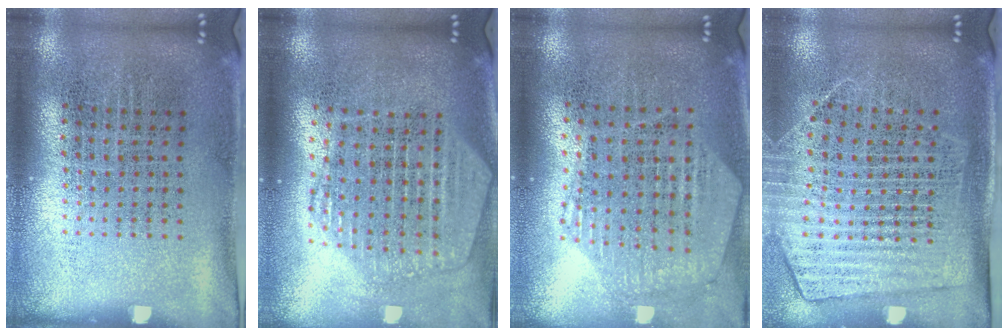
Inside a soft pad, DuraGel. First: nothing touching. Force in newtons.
{"total": 2.2, "press": 2.0, "slide": 1.0}
{"total": 1.0, "press": 1.0, "slide": 0.2}
{"total": 1.8, "press": 1.5, "slide": 0.9}